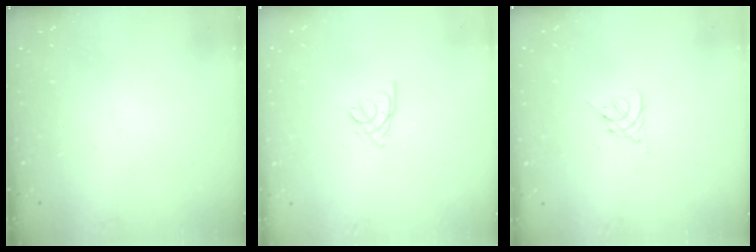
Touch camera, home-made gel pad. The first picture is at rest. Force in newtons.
{"total": 1.6, "press": 1.5, "slide": 0.5}
{"total": 2.6, "press": 2.5, "slide": 0.7}